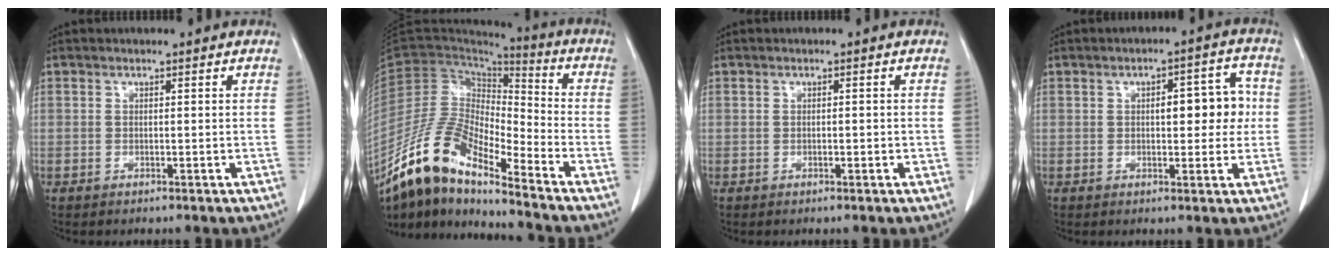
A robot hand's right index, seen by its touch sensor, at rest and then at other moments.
{"total": 15.8, "force": [-12.1, 3.7, 9.5], "torque": [-0.195, 0.019, -0.227]}
{"total": 1.1, "force": [-0.2, 0.6, 0.9], "torque": [-0.021, 0.003, -0.001]}
{"total": 8.1, "force": [0.7, 3.5, 7.3], "torque": [-0.094, 0.029, 0.016]}